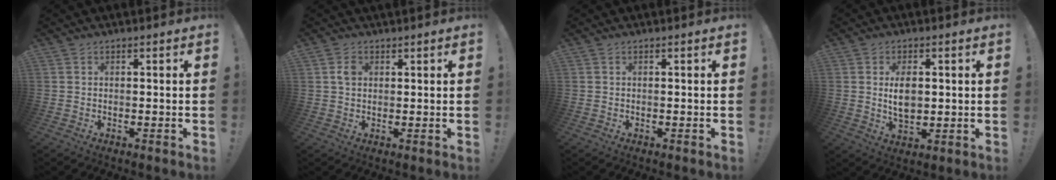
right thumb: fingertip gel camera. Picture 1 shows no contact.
{"total": 2.7, "force": [1.4, 1.8, 1.4], "torque": [-0.014, -0.006, 0.023]}
{"total": 0.0}
{"total": 6.9, "force": [0.9, 4.1, 5.4], "torque": [-0.086, -0.004, 0.011]}